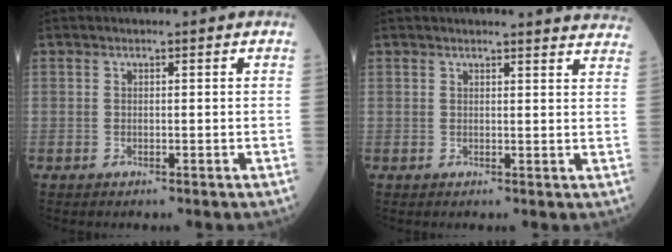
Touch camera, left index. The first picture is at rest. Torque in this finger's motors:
{"motor_torque": [1.04, -1.10, 0.11, 0.03]}